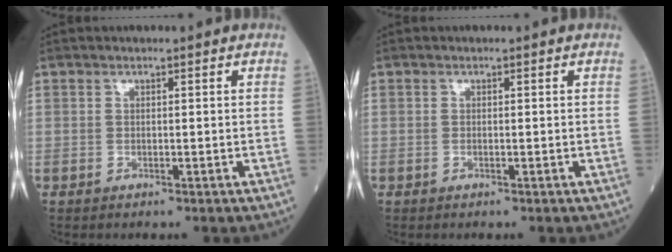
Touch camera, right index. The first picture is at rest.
{"total": 0.0}